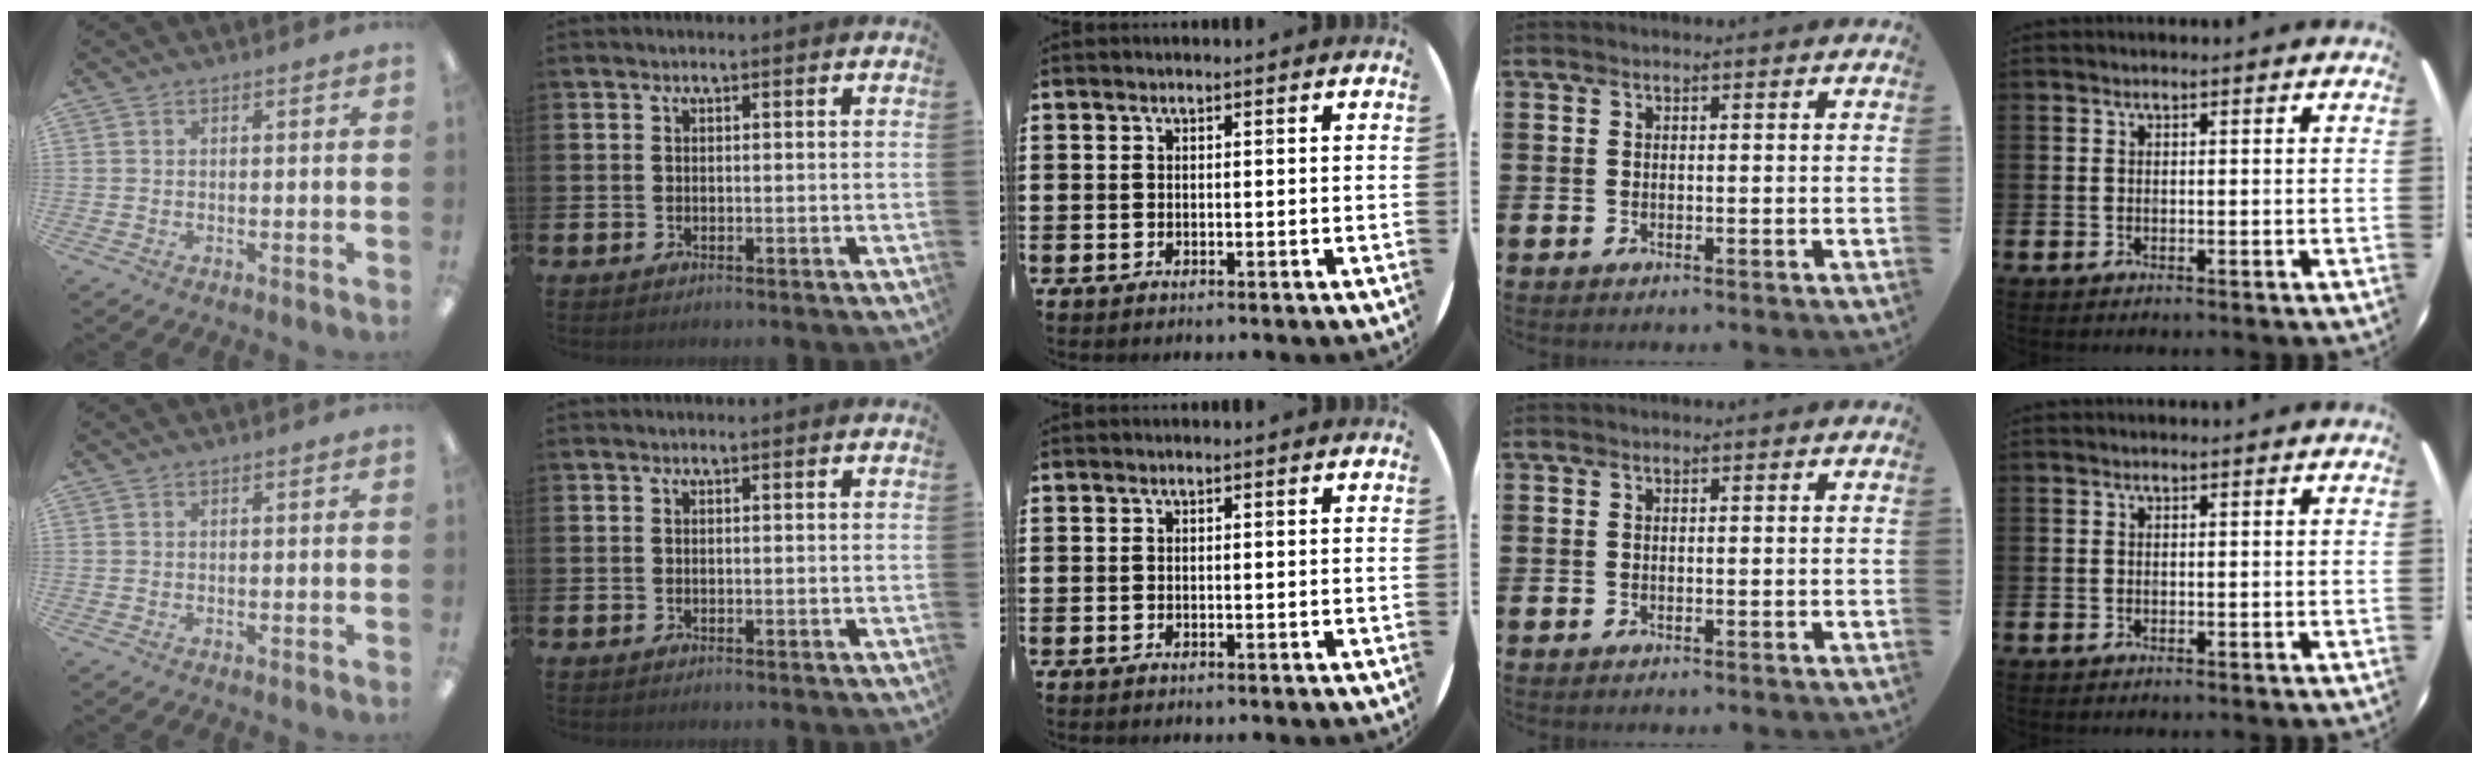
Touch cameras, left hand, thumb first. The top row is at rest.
{}